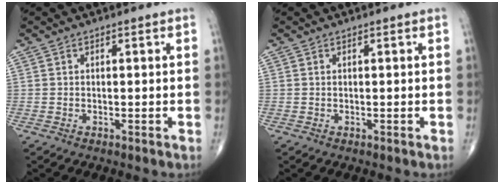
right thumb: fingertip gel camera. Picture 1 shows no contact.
{"total": 0.0}